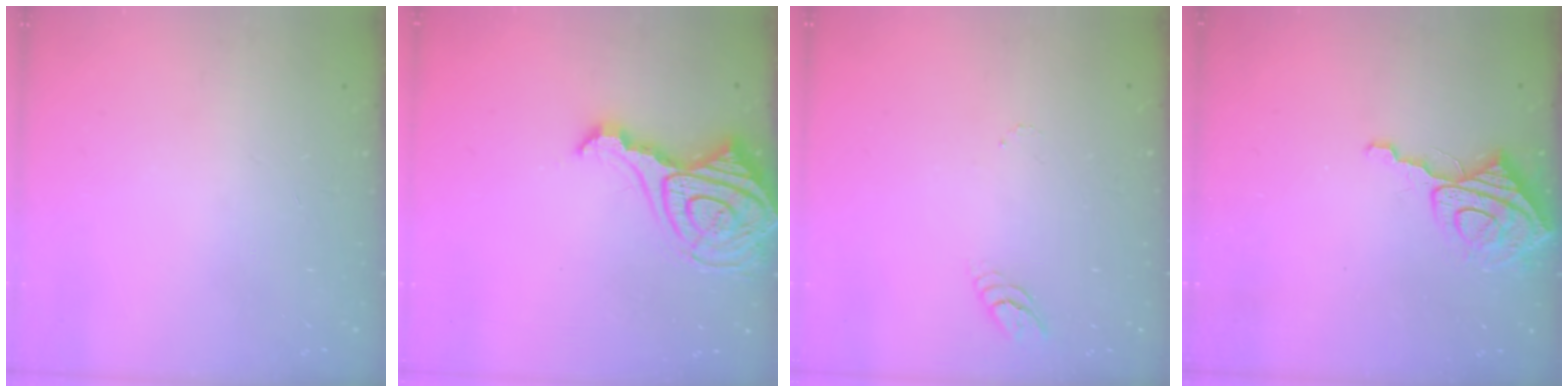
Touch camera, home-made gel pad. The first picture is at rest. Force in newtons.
{"total": 19.8, "press": 19.7, "slide": 2.1}
{"total": 3.3, "press": 3.3, "slide": 0.4}
{"total": 8.2, "press": 8.1, "slide": 0.7}